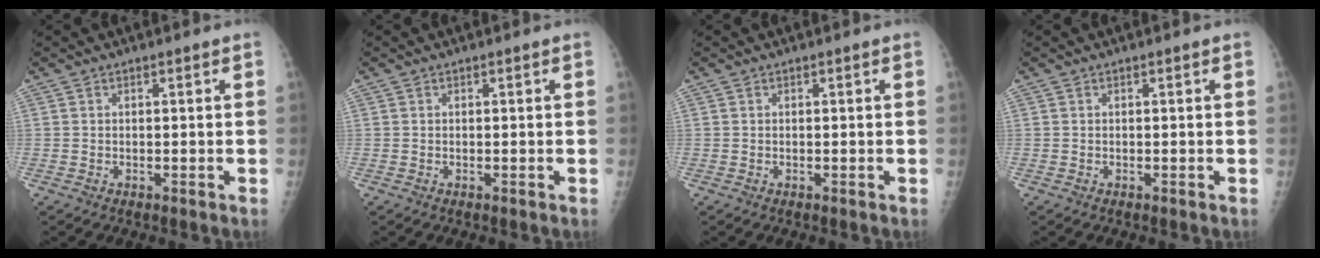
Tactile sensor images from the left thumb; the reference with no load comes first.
{"total": 0.0}
{"total": 0.0}
{"total": 0.0}